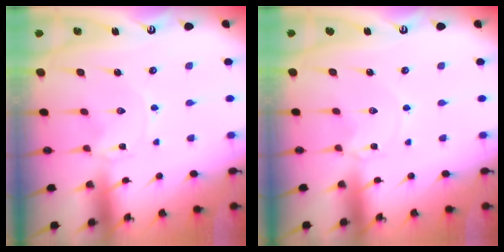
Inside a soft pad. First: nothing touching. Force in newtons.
{"total": 1.8, "press": 1.8, "slide": 0.3}